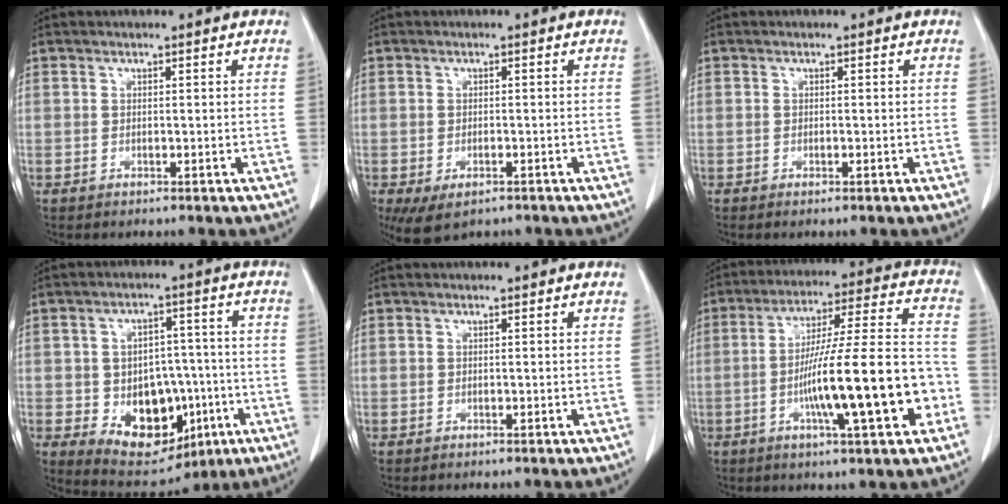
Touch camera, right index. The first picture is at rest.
{"total": 5.9, "force": [-3.6, 2.9, 3.6], "torque": [-0.063, -0.010, -0.054]}
{"total": 0.7, "force": [-0.4, 0.0, 0.5], "torque": [-0.013, -0.002, -0.004]}
{"total": 13.1, "force": [-3.9, 8.8, 8.9], "torque": [-0.134, 0.021, -0.038]}
{"total": 0.0}
{"total": 18.1, "force": [-5.0, 1.5, 17.3], "torque": [-0.284, 0.007, -0.077]}